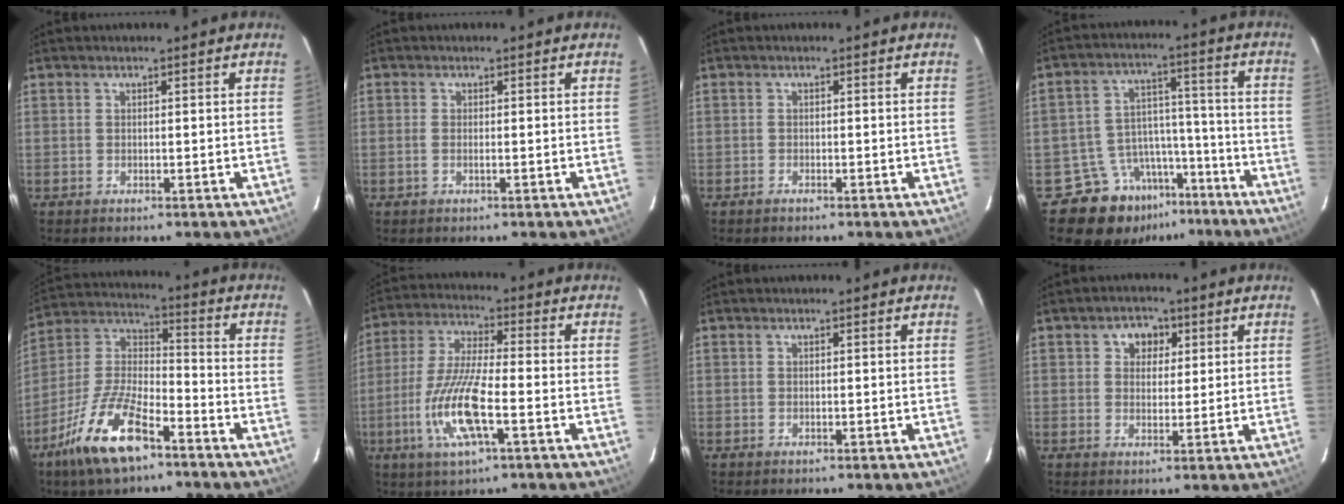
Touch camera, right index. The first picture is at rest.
{"total": 1.2, "force": [-0.3, 0.2, 1.1], "torque": [-0.026, 0.000, -0.006]}
{"total": 0.7, "force": [-0.6, 0.3, 0.2], "torque": [-0.005, 0.001, -0.014]}
{"total": 11.6, "force": [-8.3, 7.8, 2.2], "torque": [-0.041, 0.054, -0.114]}
{"total": 16.3, "force": [-9.9, 5.8, 11.6], "torque": [-0.248, -0.008, -0.188]}
{"total": 13.3, "force": [-4.3, 2.7, 12.2], "torque": [-0.259, -0.009, -0.084]}
{"total": 0.0}
{"total": 4.5, "force": [1.5, 3.8, 1.7], "torque": [-0.019, 0.012, 0.024]}